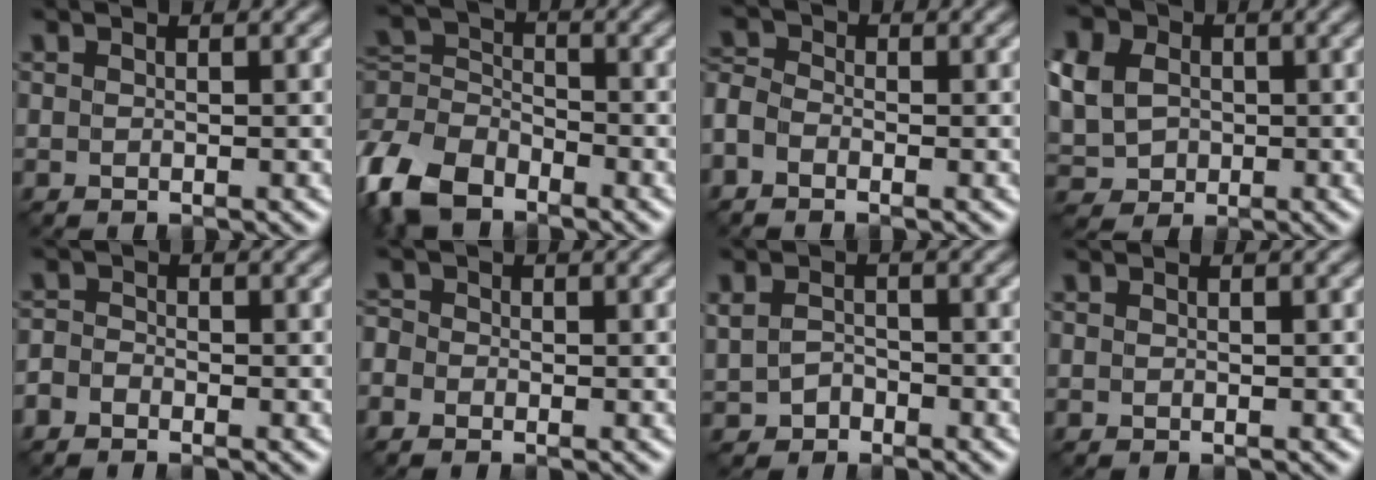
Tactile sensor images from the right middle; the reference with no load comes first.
{"total": 7.2, "force": [-4.7, 4.1, 3.6], "torque": [-0.087, 0.000, -0.109]}
{"total": 2.7, "force": [-1.4, 1.7, 1.5], "torque": [-0.041, 0.007, -0.041]}
{"total": 12.9, "force": [2.4, 11.0, 6.2], "torque": [-0.162, 0.027, 0.020]}
{"total": 1.5, "force": [-1.1, 0.8, 0.4], "torque": [-0.004, 0.007, -0.029]}
{"total": 1.5, "force": [-0.8, 1.2, 0.3], "torque": [0.000, 0.007, -0.021]}
{"total": 1.7, "force": [-0.6, 1.4, 0.8], "torque": [-0.019, 0.001, -0.013]}
{"total": 0.0}